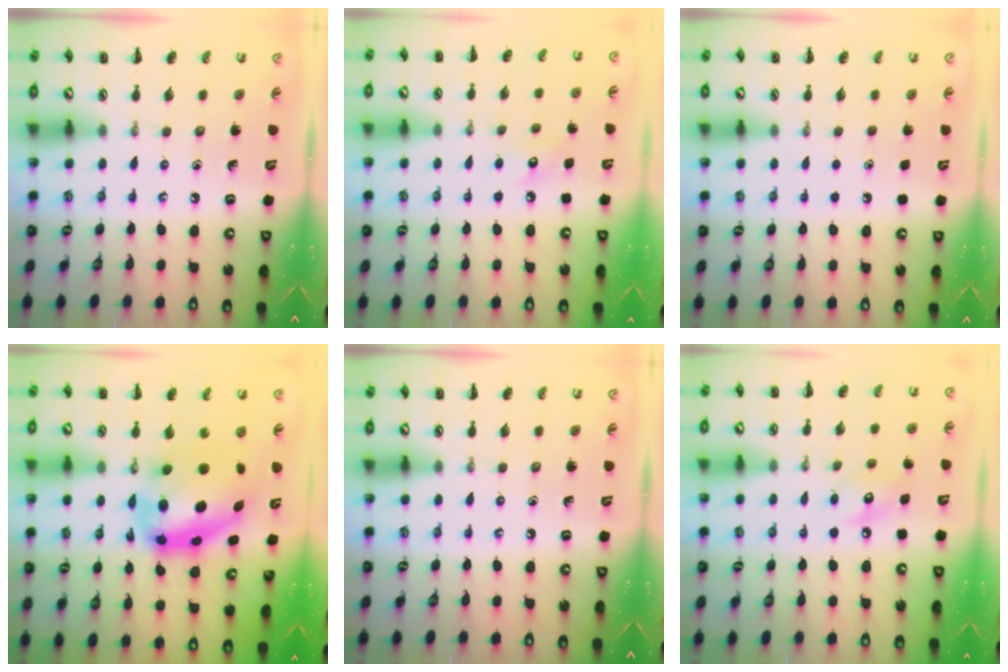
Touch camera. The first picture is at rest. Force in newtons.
{"total": 4.8, "press": 4.6, "slide": 1.2}
{"total": 1.8, "press": 1.8, "slide": 0.1}
{"total": 11.0, "press": 10.7, "slide": 2.7}
{"total": 0.0}
{"total": 7.4, "press": 7.4, "slide": 1.1}